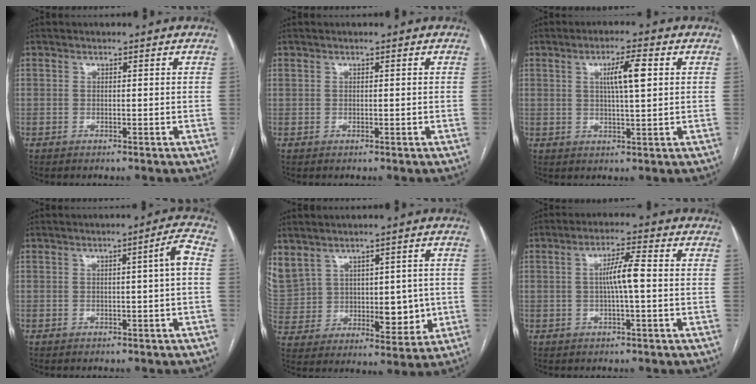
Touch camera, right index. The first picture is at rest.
{"total": 0.0}
{"total": 5.6, "force": [1.5, 0.4, 5.4], "torque": [-0.094, 0.004, 0.026]}
{"total": 3.1, "force": [0.0, -0.4, 3.1], "torque": [-0.043, 0.004, 0.001]}
{"total": 16.5, "force": [4.6, 11.5, 10.9], "torque": [-0.248, 0.029, 0.120]}
{"total": 5.1, "force": [-0.1, 0.1, 5.1], "torque": [-0.091, 0.008, -0.002]}